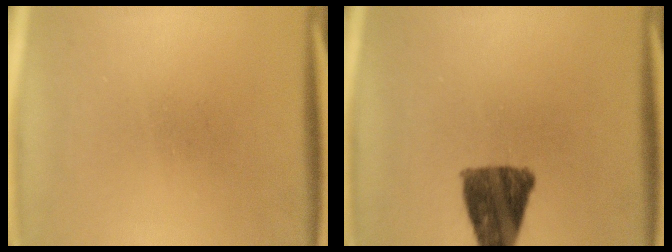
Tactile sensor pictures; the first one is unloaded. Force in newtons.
{"total": 10.9}